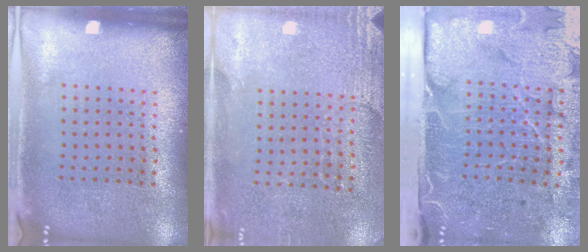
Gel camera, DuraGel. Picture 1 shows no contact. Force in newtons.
{"total": 2.6, "press": 2.3, "slide": 1.2}
{"total": 5.0, "press": 4.0, "slide": 3.0}